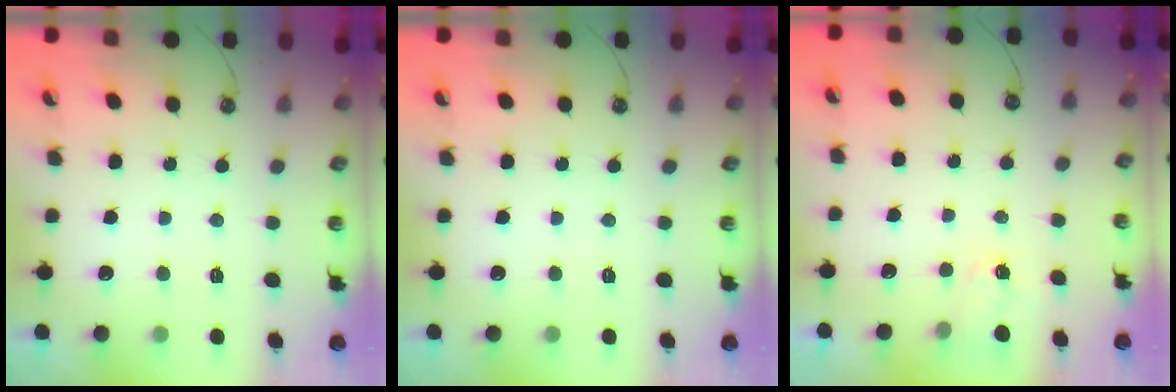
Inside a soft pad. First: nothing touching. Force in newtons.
{"total": 0.0}
{"total": 1.8, "press": 1.8, "slide": 0.3}